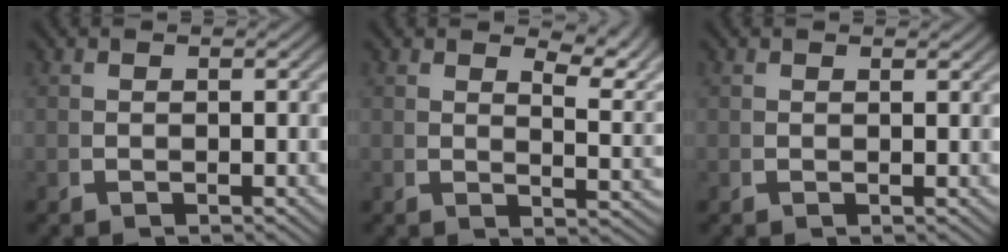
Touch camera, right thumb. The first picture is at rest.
{"total": 4.8, "force": [2.9, 1.5, 3.4], "torque": [-0.034, 0.000, 0.045]}
{"total": 0.7, "force": [0.6, 0.2, 0.2], "torque": [-0.002, -0.001, 0.009]}